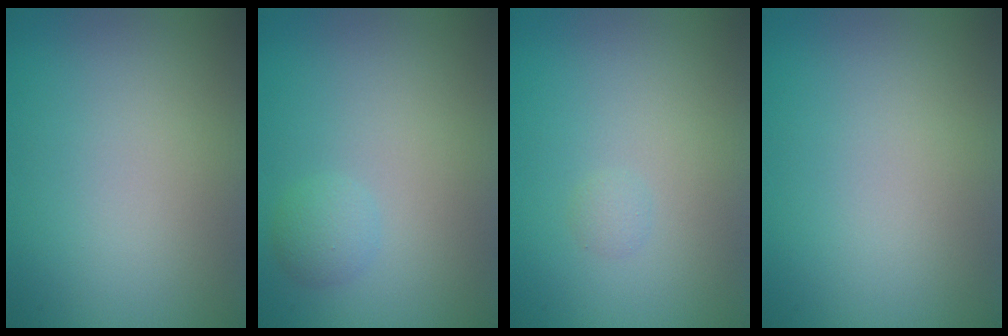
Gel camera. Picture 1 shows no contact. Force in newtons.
{"total": 1.3, "press": 1.3, "slide": 0.0}
{"total": 0.6, "press": 0.6, "slide": 0.1}
{"total": 0.0}